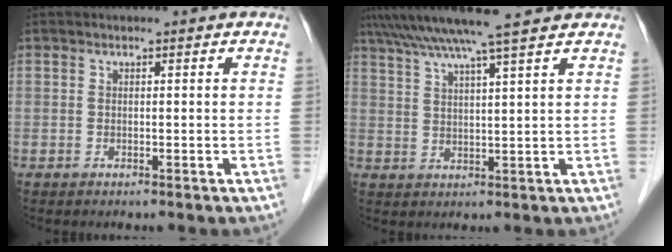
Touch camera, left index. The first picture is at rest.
{"total": 11.7, "force": [9.7, -0.5, 6.7], "torque": [-0.113, 0.029, 0.141]}